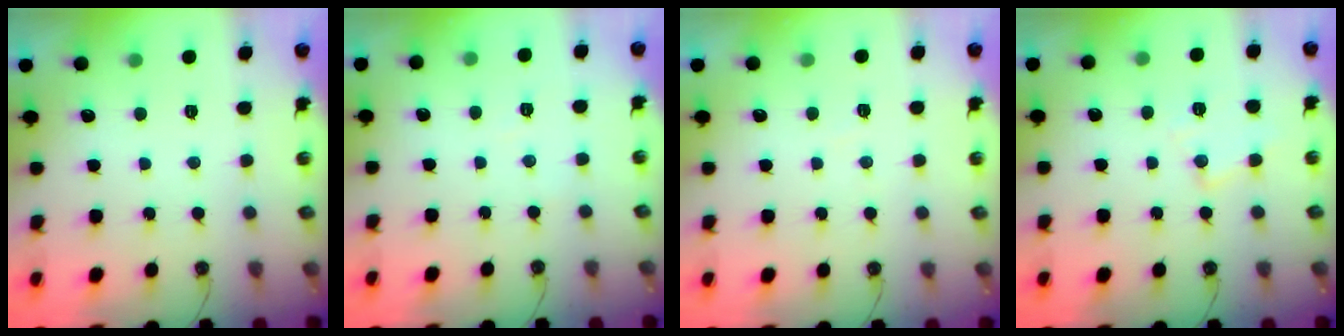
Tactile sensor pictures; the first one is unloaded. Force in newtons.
{"total": 5.1, "press": 5.0, "slide": 0.6}
{"total": 4.1, "press": 4.1, "slide": 0.6}
{"total": 9.0, "press": 9.0, "slide": 0.7}